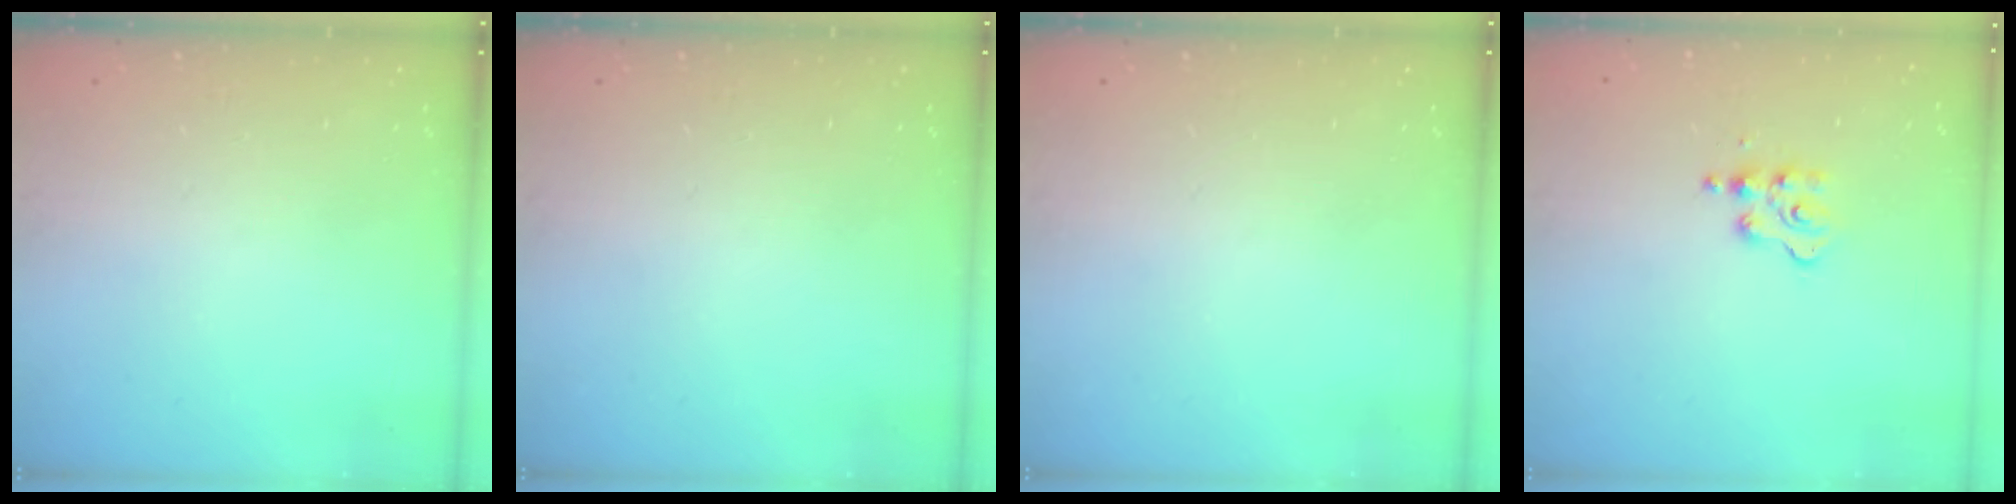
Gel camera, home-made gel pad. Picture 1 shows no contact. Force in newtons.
{"total": 0.0}
{"total": 0.0}
{"total": 3.9, "press": 3.8, "slide": 0.6}